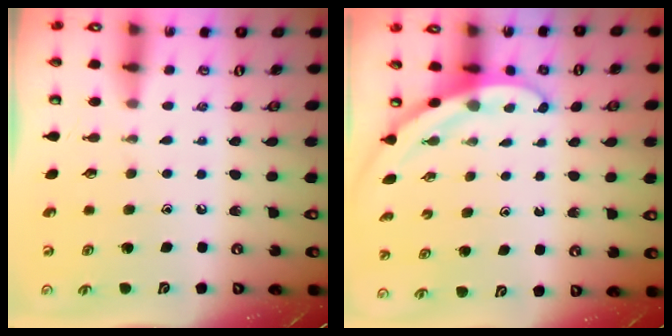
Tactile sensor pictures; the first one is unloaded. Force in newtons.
{"total": 3.4, "press": 3.4, "slide": 0.1}